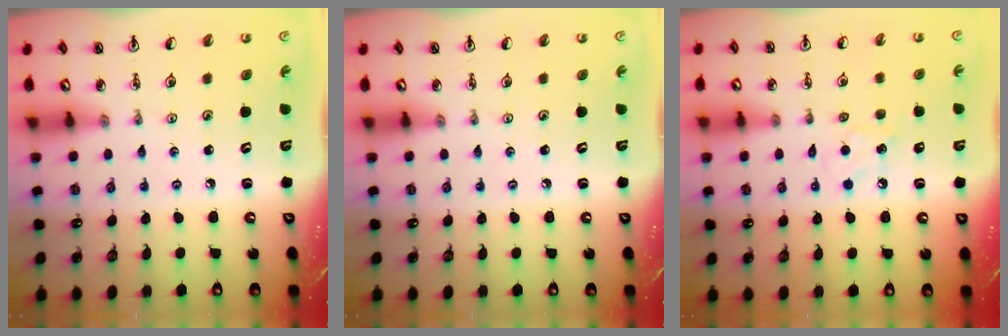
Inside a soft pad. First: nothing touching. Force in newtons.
{"total": 0.0}
{"total": 5.9, "press": 5.9, "slide": 0.8}